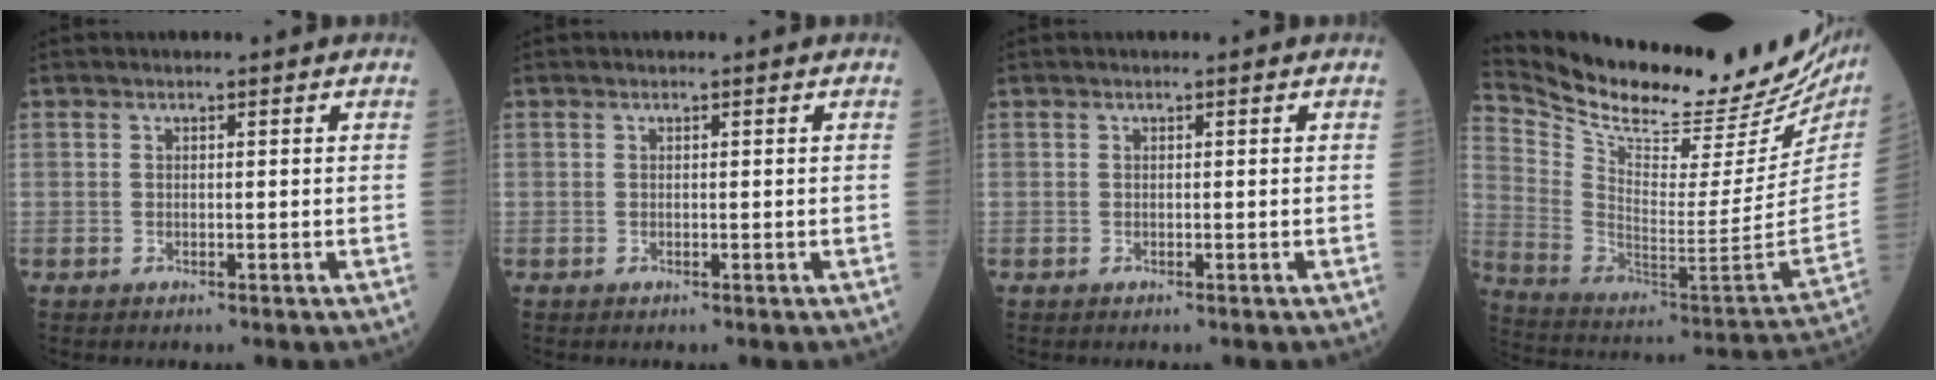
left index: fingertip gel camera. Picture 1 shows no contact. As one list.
[{"total": 0.0}, {"total": 0.0}, {"total": 29.2, "force": [26.2, 5.9, 11.4], "torque": [-0.207, -0.079, 0.371]}]